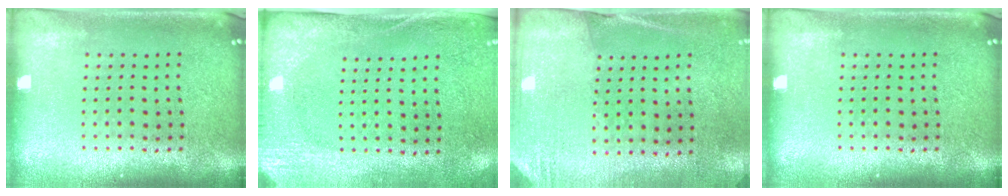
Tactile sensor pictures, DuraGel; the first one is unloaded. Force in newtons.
{"total": 2.8, "press": 2.2, "slide": 1.7}
{"total": 2.7, "press": 2.4, "slide": 1.3}
{"total": 0.0}